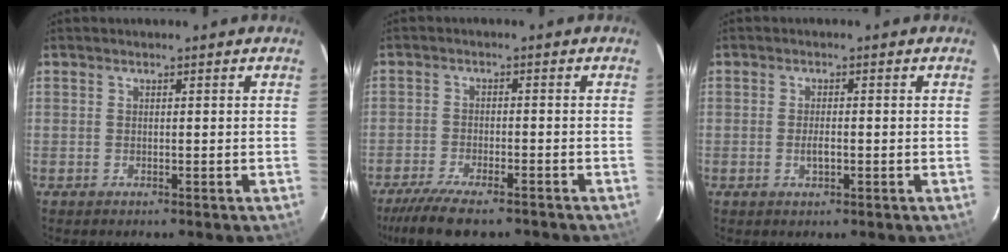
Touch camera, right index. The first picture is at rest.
{"total": 11.2, "force": [-9.0, 2.8, 5.9], "torque": [-0.138, -0.030, -0.153]}
{"total": 2.3, "force": [-0.6, 0.8, 2.1], "torque": [-0.039, -0.001, -0.012]}